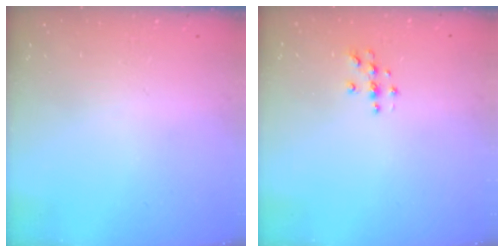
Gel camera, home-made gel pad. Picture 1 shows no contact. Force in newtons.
{"total": 3.7, "press": 3.7, "slide": 0.5}